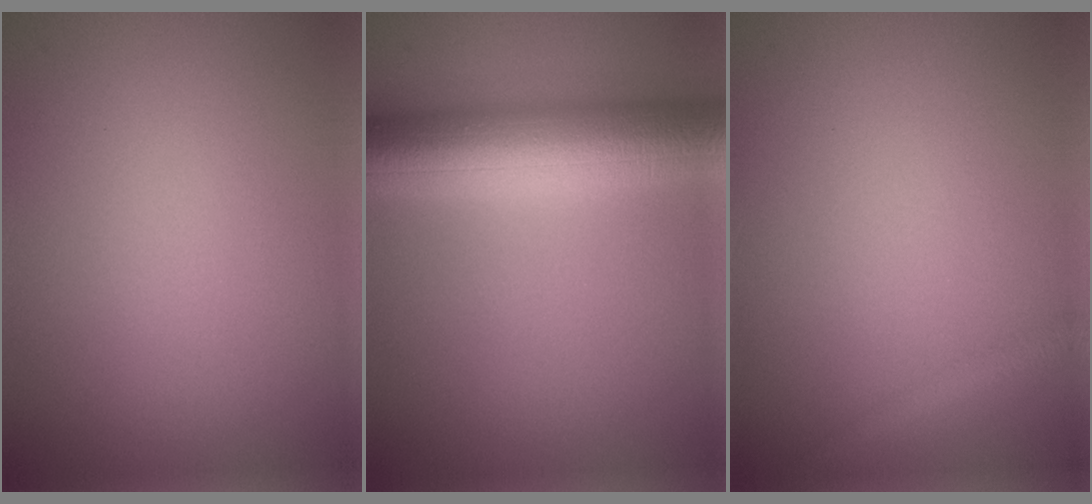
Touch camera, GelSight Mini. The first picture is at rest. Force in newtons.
{"total": 9.5, "press": 9.5, "slide": 0.1}
{"total": 1.3, "press": 1.2, "slide": 0.1}